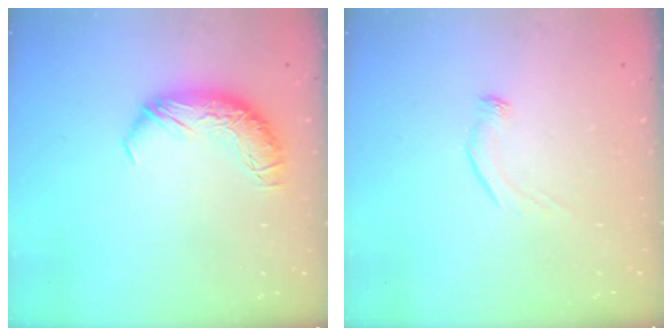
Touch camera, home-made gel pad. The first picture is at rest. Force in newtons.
{"total": 6.4, "press": 6.3, "slide": 0.8}